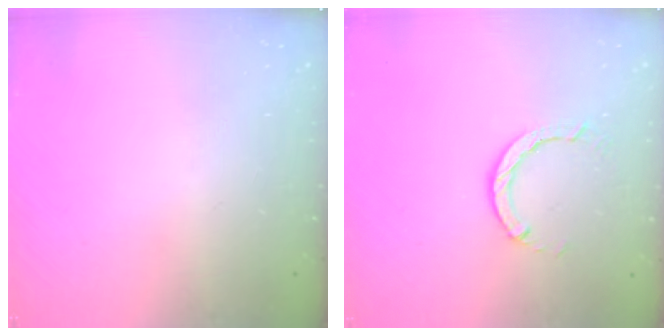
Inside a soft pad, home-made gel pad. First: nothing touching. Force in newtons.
{"total": 3.8, "press": 3.8, "slide": 0.5}